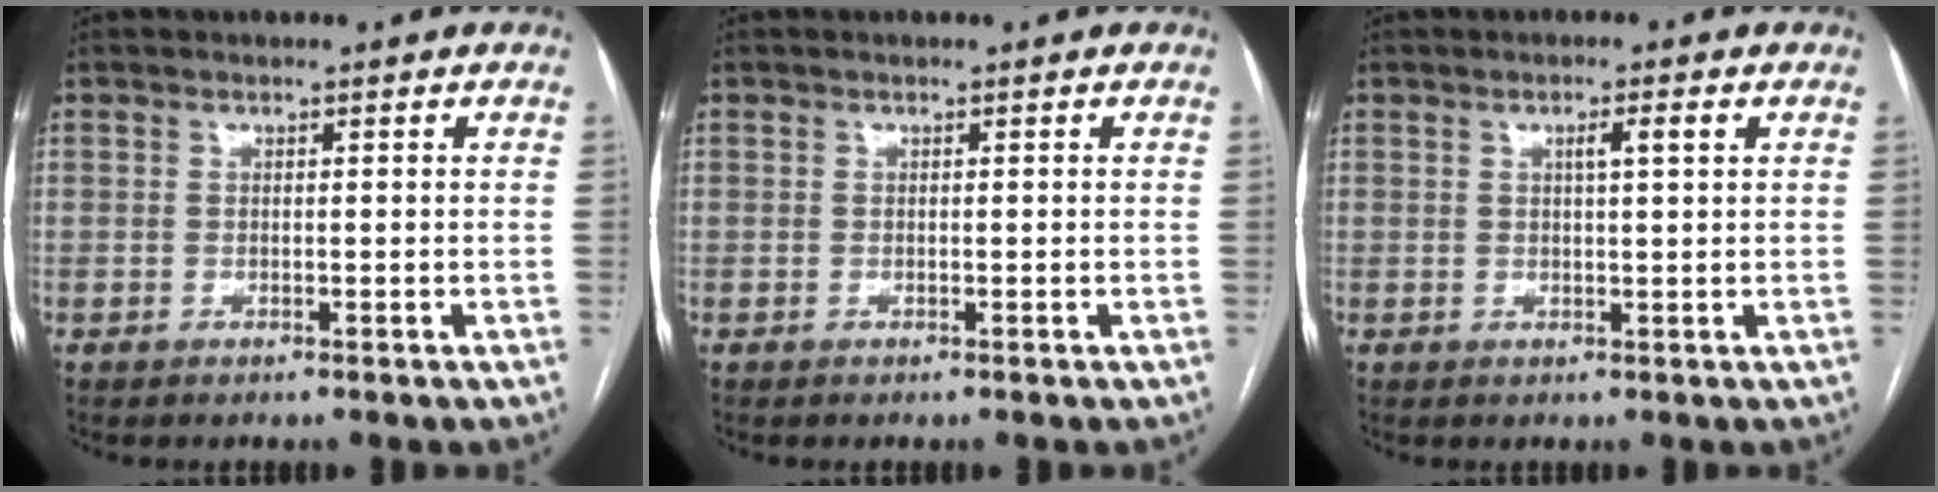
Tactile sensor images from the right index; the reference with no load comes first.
{"total": 0.0}
{"total": 2.6, "force": [1.0, 0.1, 2.4], "torque": [-0.042, 0.003, 0.015]}